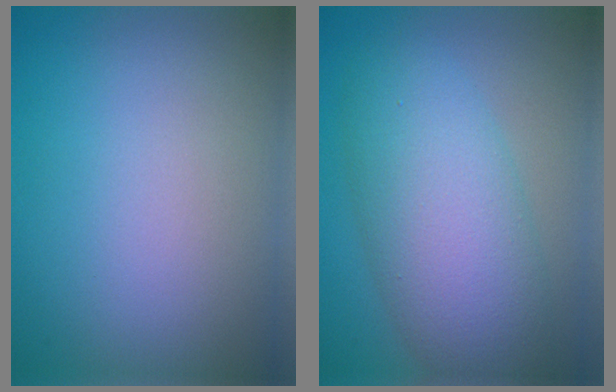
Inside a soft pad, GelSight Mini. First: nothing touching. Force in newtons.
{"total": 8.1, "press": 8.1, "slide": 0.3}